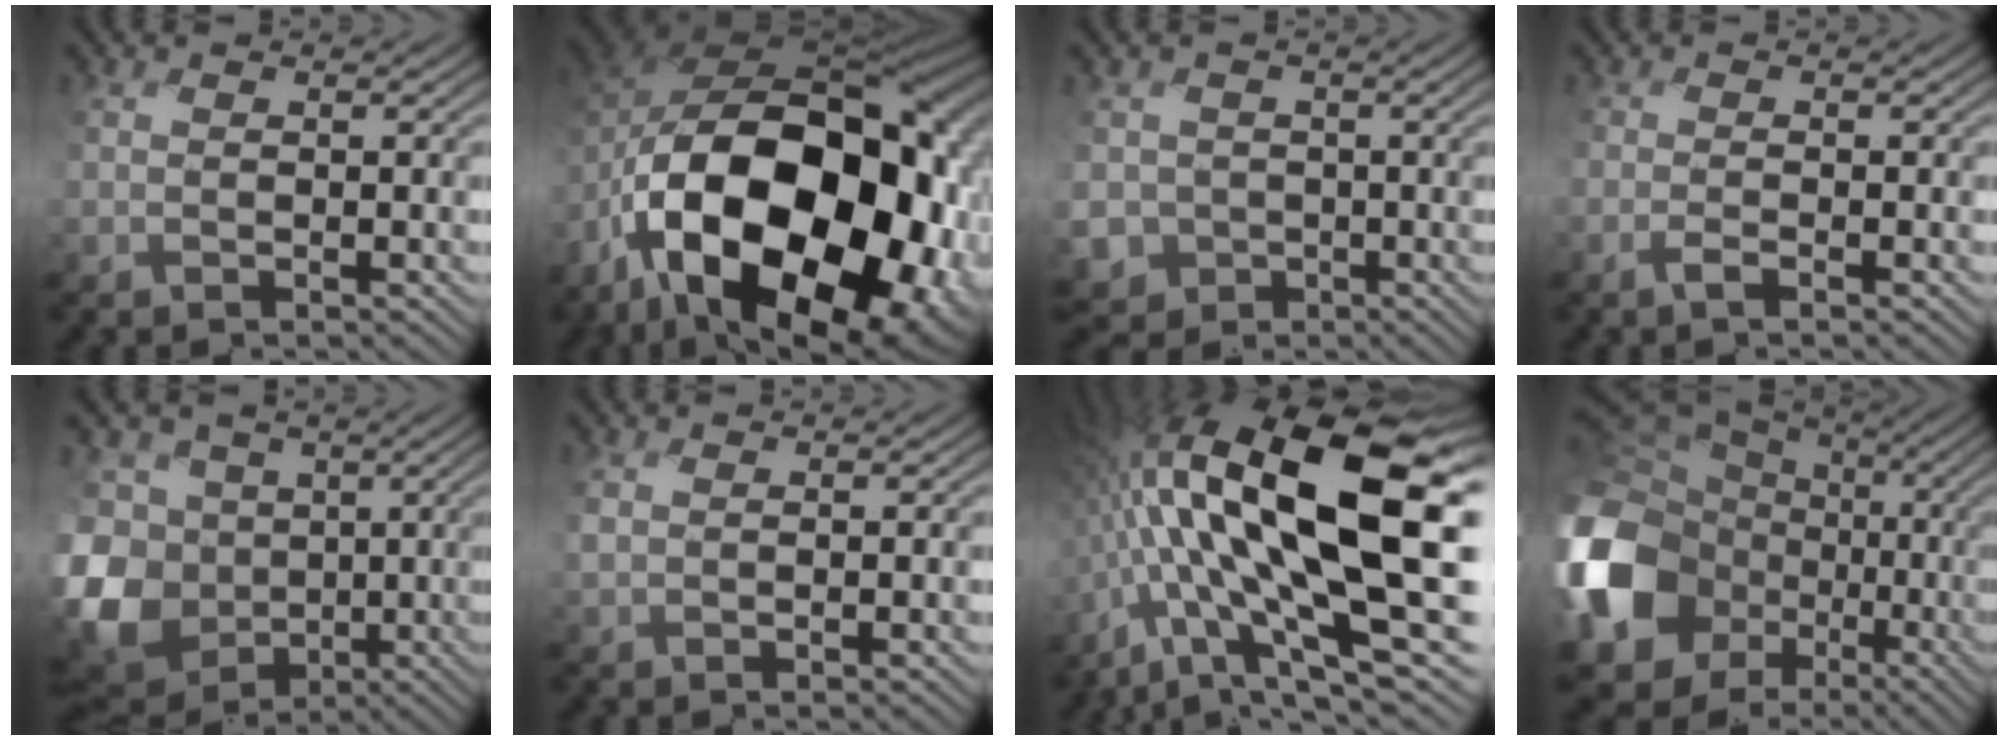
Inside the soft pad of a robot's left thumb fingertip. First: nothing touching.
{"total": 22.1, "force": [-7.9, 12.1, 16.7], "torque": [-0.346, -0.047, -0.112]}
{"total": 4.7, "force": [-1.6, 4.4, -0.3], "torque": [-0.022, -0.020, -0.053]}
{"total": 1.1, "force": [-1.0, -0.4, 0.0], "torque": [0.002, 0.005, -0.027]}
{"total": 16.5, "force": [-4.7, 13.3, 8.6], "torque": [-0.259, -0.019, -0.099]}
{"total": 1.4, "force": [0.4, 0.7, 1.1], "torque": [-0.029, 0.000, 0.009]}
{"total": 20.4, "force": [1.0, 7.0, 19.1], "torque": [-0.347, 0.004, 0.011]}
{"total": 19.1, "force": [-4.1, 15.9, 9.6], "torque": [-0.299, -0.046, -0.072]}